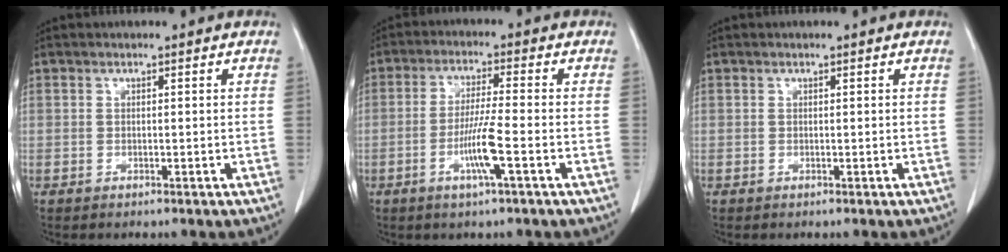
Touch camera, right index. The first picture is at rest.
{"total": 6.6, "force": [-2.3, -0.5, 6.1], "torque": [-0.117, -0.008, -0.046]}
{"total": 0.0}